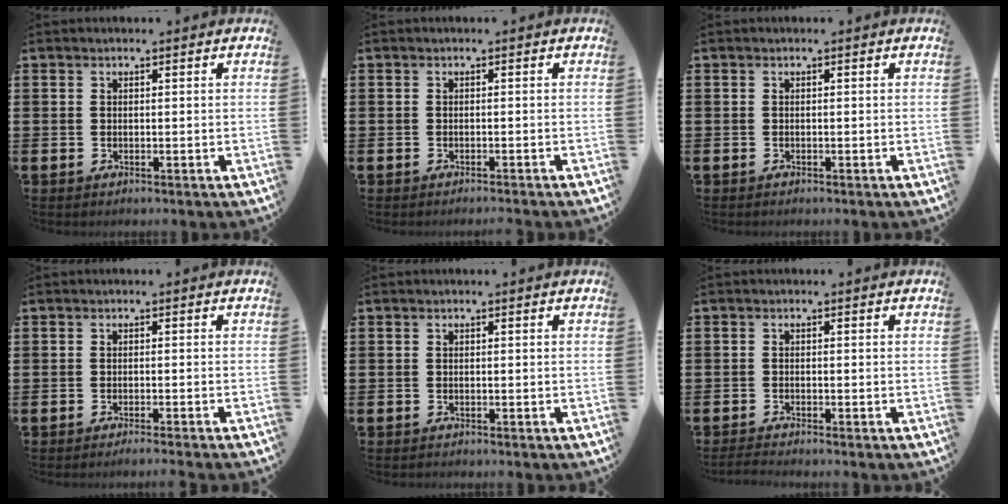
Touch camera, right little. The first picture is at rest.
{"total": 0.6, "force": [-0.6, -0.2, 0.1], "torque": [0.000, -0.001, -0.013]}
{"total": 0.0}
{"total": 0.9, "force": [-0.8, -0.2, 0.4], "torque": [-0.004, -0.002, -0.016]}
{"total": 0.0}
{"total": 0.9, "force": [-0.8, 0.0, 0.5], "torque": [-0.008, -0.001, -0.016]}